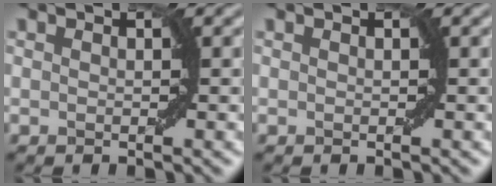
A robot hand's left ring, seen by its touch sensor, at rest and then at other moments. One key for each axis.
{"total": 0.0}